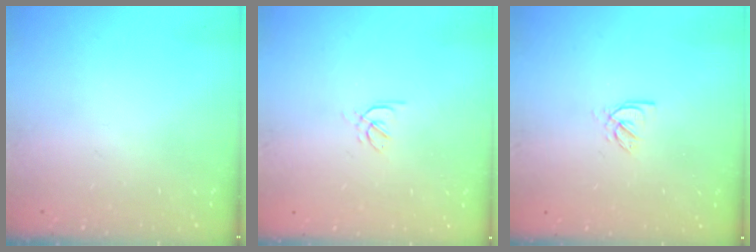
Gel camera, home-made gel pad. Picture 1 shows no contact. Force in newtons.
{"total": 1.6, "press": 1.5, "slide": 0.5}
{"total": 2.0, "press": 2.0, "slide": 0.4}